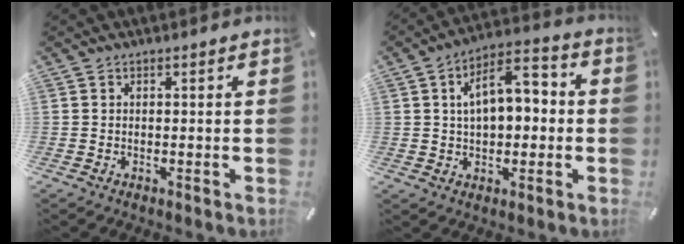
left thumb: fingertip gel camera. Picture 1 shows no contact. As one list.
[{"total": 10.4, "force": [2.0, 6.5, 7.8], "torque": [-0.120, 0.002, 0.034]}]